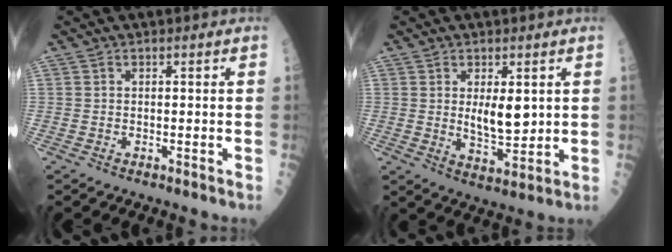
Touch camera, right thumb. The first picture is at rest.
{"total": 6.7, "force": [1.4, 3.0, 5.9], "torque": [-0.081, -0.019, 0.031]}